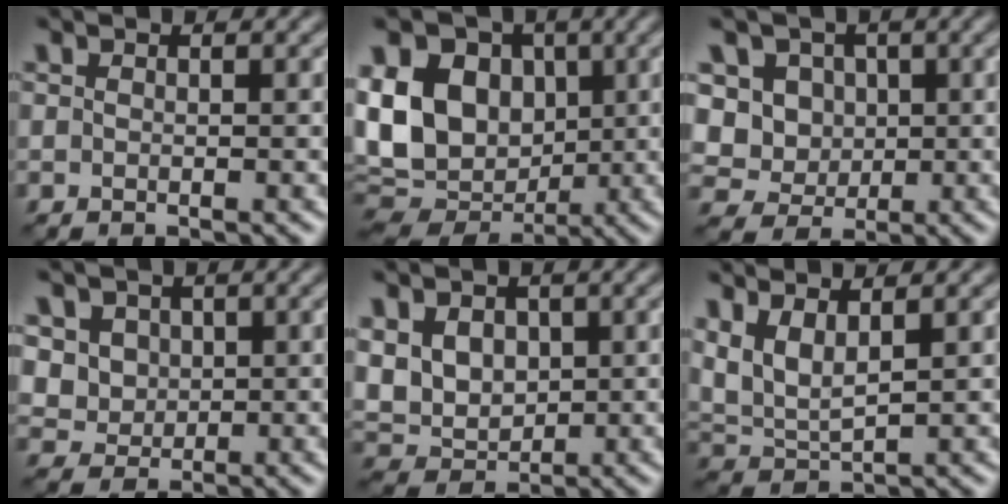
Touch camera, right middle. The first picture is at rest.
{"total": 15.0, "force": [2.3, 11.8, 8.9], "torque": [-0.177, 0.017, 0.029]}
{"total": 7.2, "force": [2.2, 6.2, 2.9], "torque": [-0.053, 0.013, 0.022]}
{"total": 3.9, "force": [1.5, 3.3, 1.5], "torque": [-0.041, 0.001, 0.038]}
{"total": 6.8, "force": [1.7, 5.3, 4.0], "torque": [-0.091, 0.019, 0.030]}
{"total": 4.2, "force": [2.1, 1.7, 3.2], "torque": [-0.080, 0.000, 0.048]}